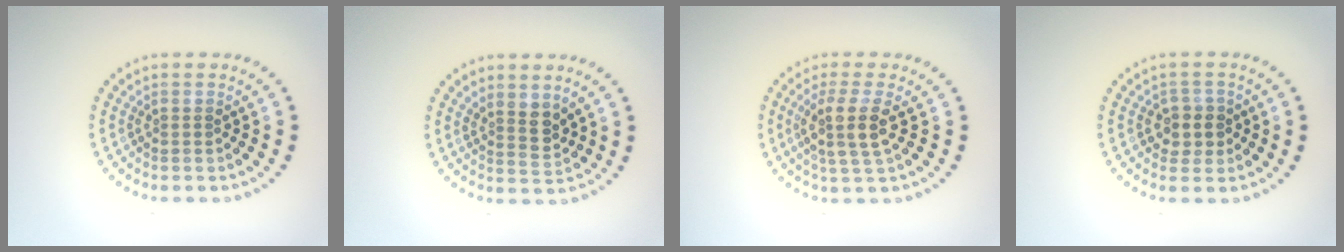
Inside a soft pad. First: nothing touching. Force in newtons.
{"total": 2.2, "press": 1.8, "slide": 1.4}
{"total": 3.2, "press": 2.7, "slide": 1.7}
{"total": 2.4, "press": 2.1, "slide": 1.0}